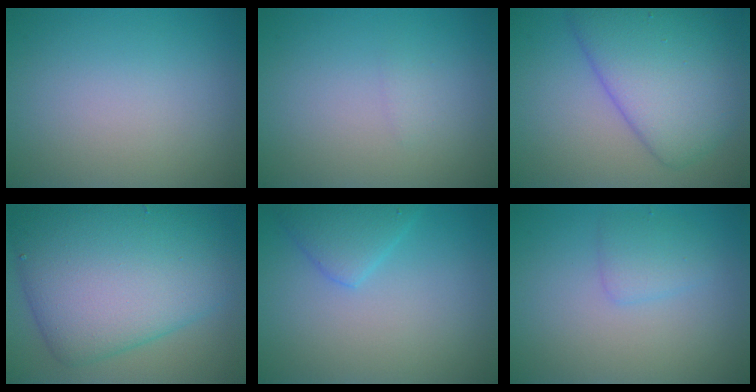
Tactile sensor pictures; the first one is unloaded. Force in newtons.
{"total": 0.5, "press": 0.5, "slide": 0.0}
{"total": 7.5, "press": 7.5, "slide": 0.3}
{"total": 11.1, "press": 11.1, "slide": 0.2}
{"total": 2.6, "press": 2.6, "slide": 0.1}
{"total": 1.8, "press": 1.8, "slide": 0.0}